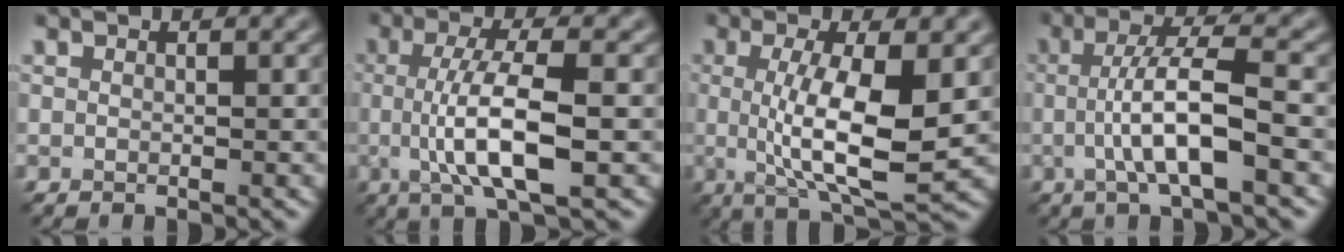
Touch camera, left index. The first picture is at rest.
{"total": 7.1, "force": [-0.7, 1.8, 6.8], "torque": [-0.121, -0.001, -0.010]}
{"total": 8.2, "force": [-0.1, 2.2, 7.9], "torque": [-0.132, -0.012, 0.004]}
{"total": 6.0, "force": [-1.0, 1.1, 5.8], "torque": [-0.106, 0.013, -0.021]}